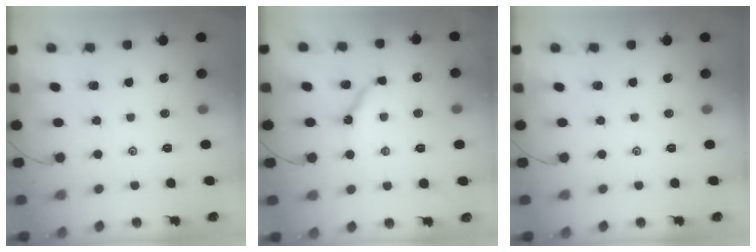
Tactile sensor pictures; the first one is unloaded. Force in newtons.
{"total": 8.7, "press": 8.7, "slide": 1.0}
{"total": 0.0}